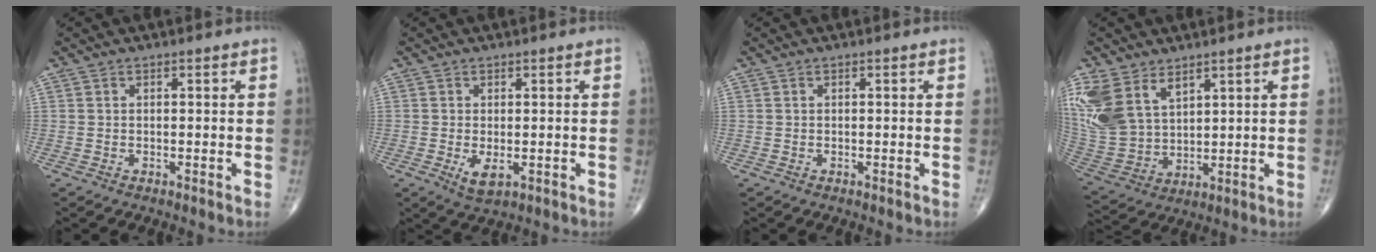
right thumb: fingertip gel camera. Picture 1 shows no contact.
{"total": 3.3, "force": [-0.7, 1.5, 2.8], "torque": [-0.049, -0.009, -0.005]}
{"total": 0.0}
{"total": 15.2, "force": [7.8, 9.4, 9.0], "torque": [-0.202, -0.023, 0.173]}